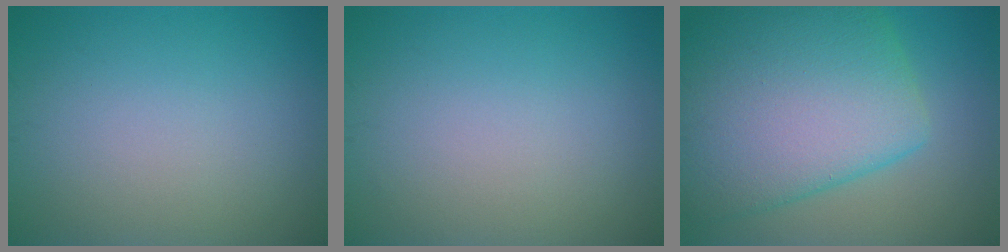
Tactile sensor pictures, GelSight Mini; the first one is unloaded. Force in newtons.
{"total": 0.0}
{"total": 12.4, "press": 12.4, "slide": 0.4}